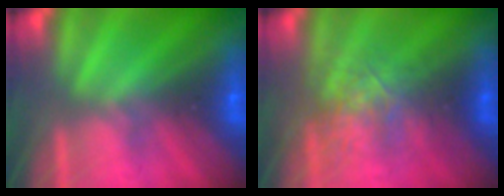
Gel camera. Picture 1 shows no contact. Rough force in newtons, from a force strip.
{"total": 2.6}